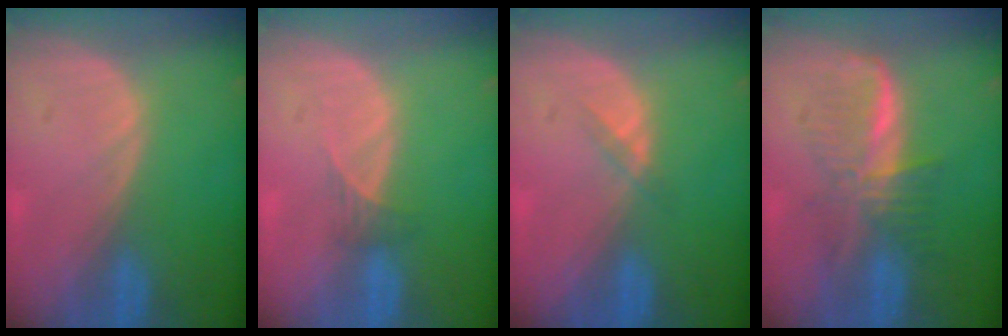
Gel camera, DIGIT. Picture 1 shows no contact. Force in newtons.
{"total": 1.6, "press": 1.3, "slide": 0.9}
{"total": 1.4, "press": 1.1, "slide": 0.8}
{"total": 6.1, "press": 6.1, "slide": 0.1}